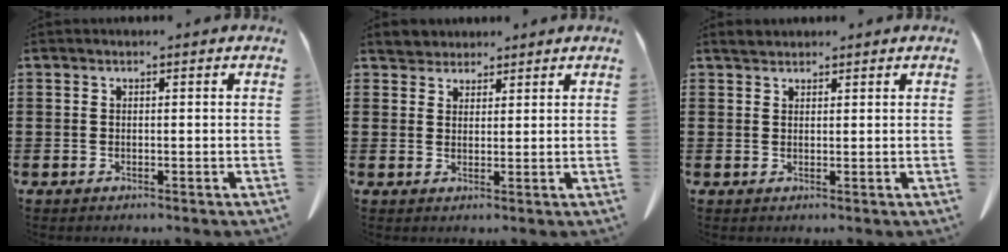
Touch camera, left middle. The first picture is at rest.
{"total": 2.8, "force": [2.6, 0.9, -0.1], "torque": [-0.007, -0.001, 0.053]}
{"total": 1.6, "force": [1.5, 0.4, 0.2], "torque": [-0.010, 0.001, 0.032]}